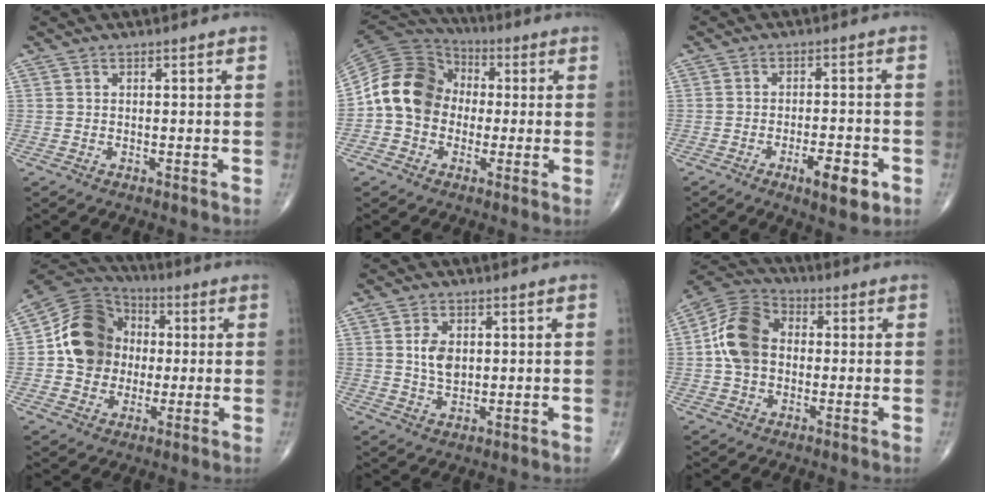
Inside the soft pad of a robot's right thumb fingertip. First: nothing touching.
{"total": 14.4, "force": [-0.3, 11.9, 8.1], "torque": [-0.133, 0.034, -0.020]}
{"total": 7.1, "force": [-3.4, 2.3, 5.9], "torque": [-0.085, 0.008, -0.047]}
{"total": 14.8, "force": [0.7, 12.6, 7.7], "torque": [-0.104, 0.019, 0.005]}
{"total": 5.2, "force": [1.0, 3.3, 3.8], "torque": [-0.061, -0.008, 0.022]}
{"total": 11.6, "force": [0.3, 8.6, 7.8], "torque": [-0.139, 0.030, -0.005]}